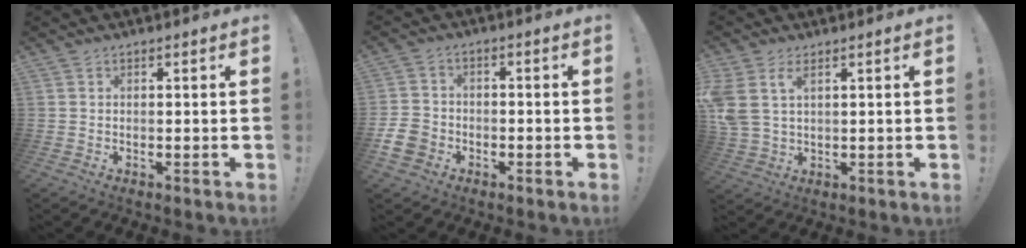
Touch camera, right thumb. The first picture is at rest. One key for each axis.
{"total": 7.6, "fx": -3.7, "fy": 5.9, "fz": 3.1, "tx": -0.074, "ty": 0.025, "tz": -0.067}
{"total": 6.9, "fx": 3.2, "fy": 4.0, "fz": 4.5, "tx": -0.092, "ty": -0.011, "tz": 0.062}